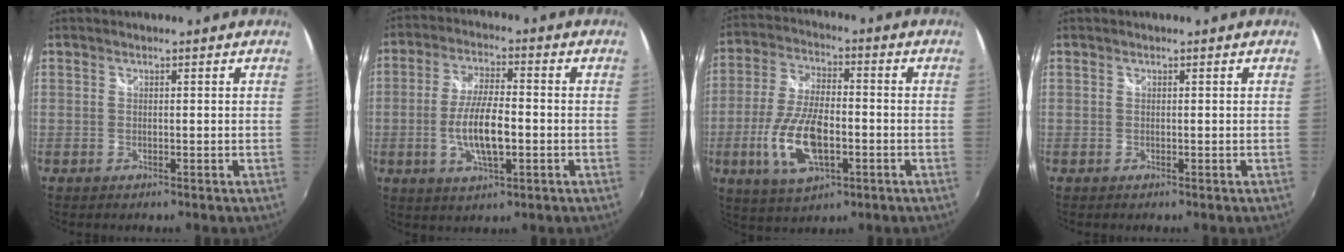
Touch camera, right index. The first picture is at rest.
{"total": 9.9, "force": [-2.2, 3.1, 9.1], "torque": [-0.179, -0.004, -0.039]}
{"total": 13.9, "force": [-4.0, 6.1, 11.8], "torque": [-0.246, -0.008, -0.073]}
{"total": 0.0}